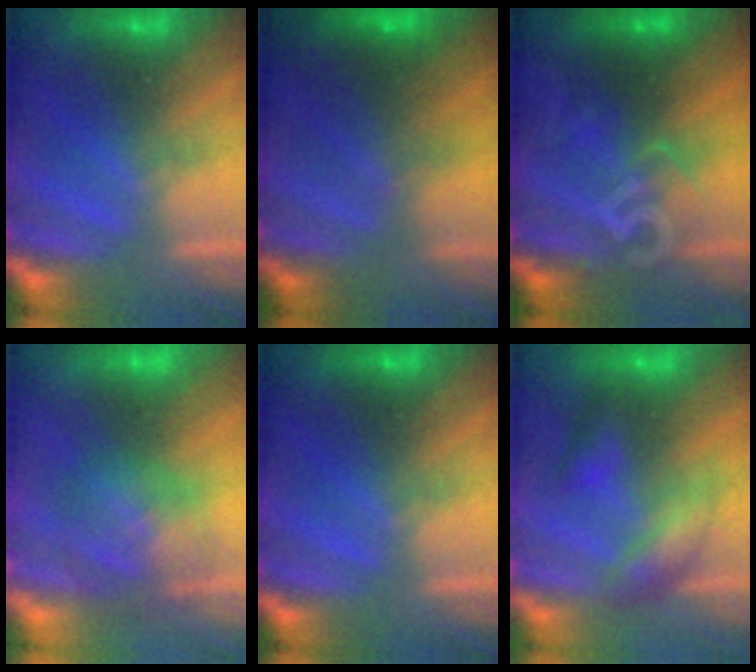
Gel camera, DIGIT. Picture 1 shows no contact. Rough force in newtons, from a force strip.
{"total": 6.9}
{"total": 2.9}
{"total": 3.5}
{"total": 0.0}
{"total": 2.5}